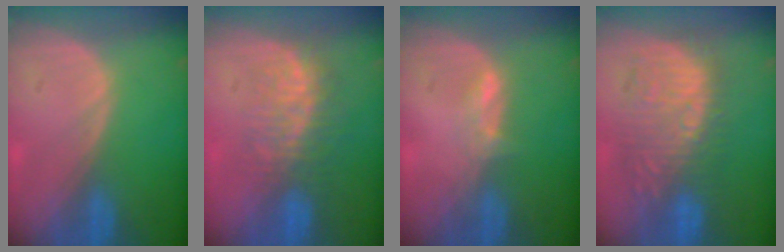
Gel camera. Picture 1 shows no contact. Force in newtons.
{"total": 8.0, "press": 7.5, "slide": 2.8}
{"total": 1.7, "press": 1.7, "slide": 0.6}
{"total": 10.0, "press": 9.9, "slide": 1.7}